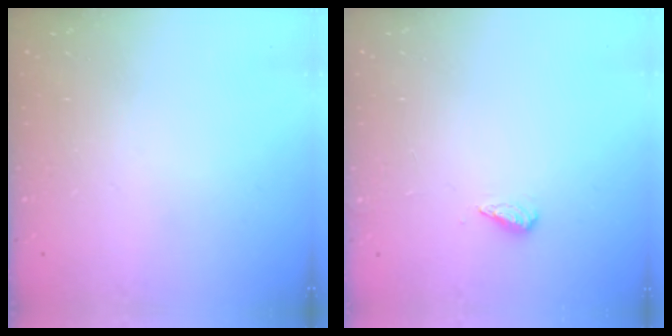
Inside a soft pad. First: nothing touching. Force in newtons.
{"total": 2.7, "press": 2.6, "slide": 0.4}